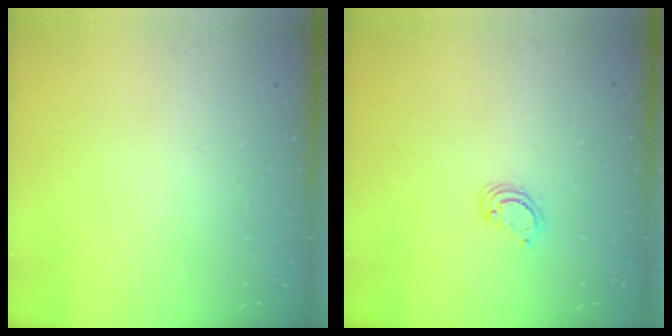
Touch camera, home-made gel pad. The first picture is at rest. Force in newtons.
{"total": 3.8, "press": 3.8, "slide": 0.1}